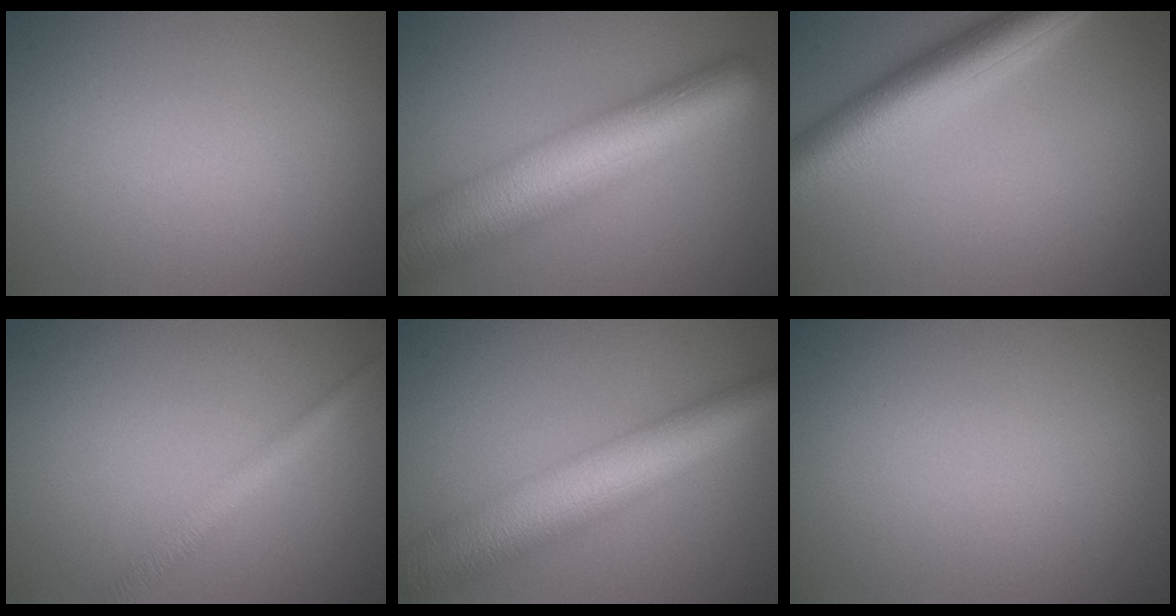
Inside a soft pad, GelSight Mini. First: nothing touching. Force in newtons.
{"total": 12.1, "press": 12.1, "slide": 0.4}
{"total": 6.9, "press": 6.8, "slide": 0.5}
{"total": 2.2, "press": 2.2, "slide": 0.1}
{"total": 11.2, "press": 11.2, "slide": 0.4}
{"total": 0.0}